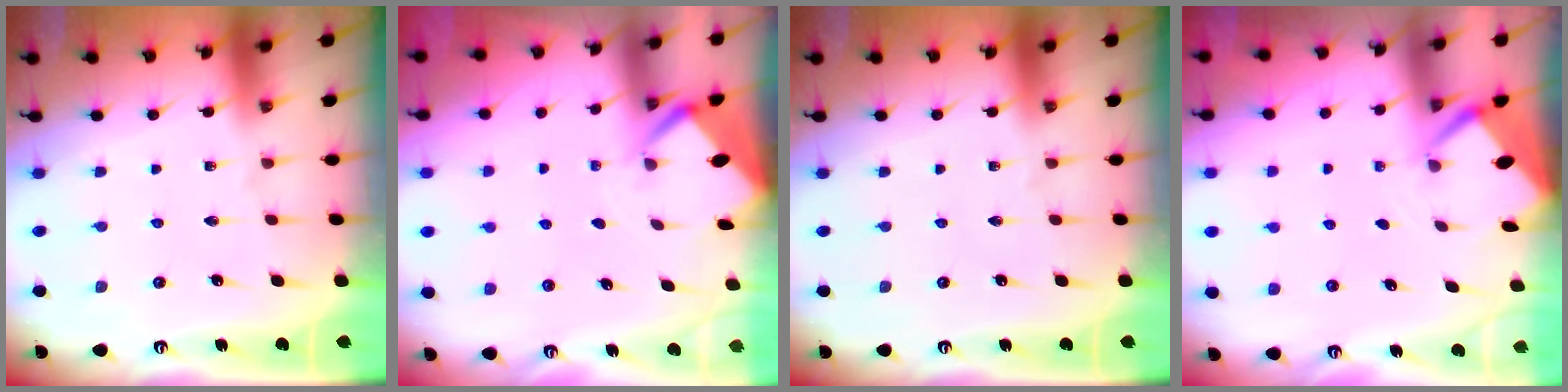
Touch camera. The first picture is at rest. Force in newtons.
{"total": 2.9, "press": 2.9, "slide": 0.4}
{"total": 0.0}
{"total": 2.6, "press": 2.6, "slide": 0.0}